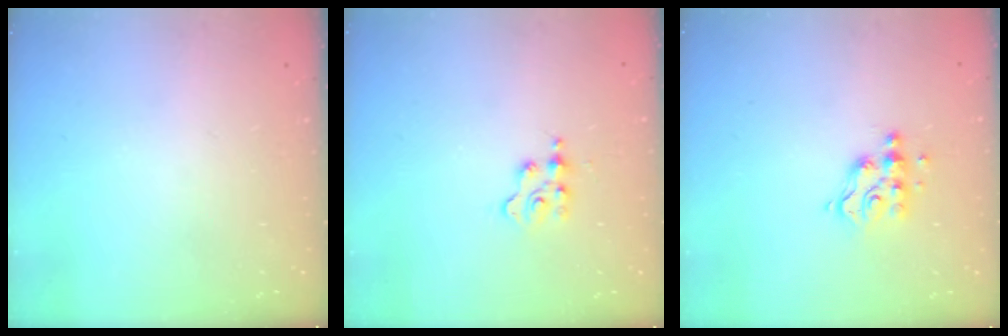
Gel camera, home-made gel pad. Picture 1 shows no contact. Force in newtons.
{"total": 2.3, "press": 2.3, "slide": 0.3}
{"total": 8.1, "press": 8.1, "slide": 0.4}